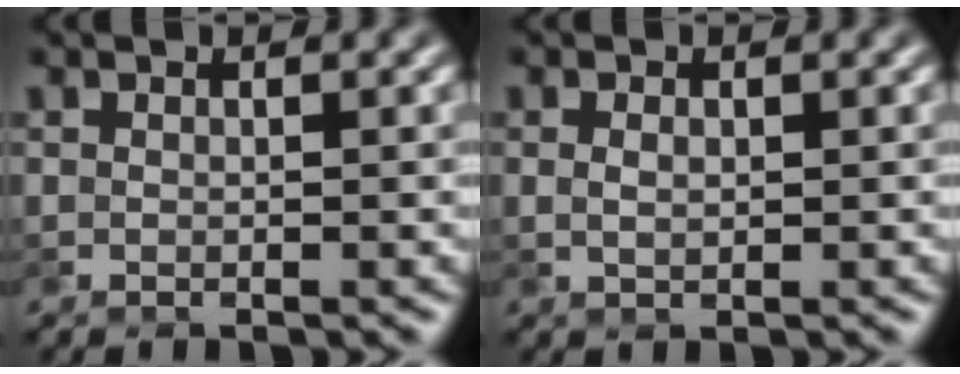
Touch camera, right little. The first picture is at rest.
{"total": 0.9, "force": [-0.2, 0.4, 0.8], "torque": [-0.016, -0.003, -0.002]}